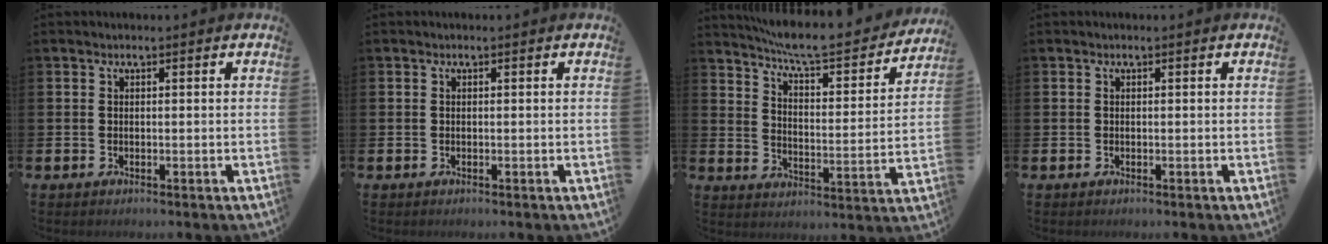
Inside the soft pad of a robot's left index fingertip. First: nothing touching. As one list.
[{"total": 0.0}, {"total": 7.4, "force": [7.0, 0.8, 2.4], "torque": [-0.076, -0.055, 0.117]}, {"total": 0.0}]